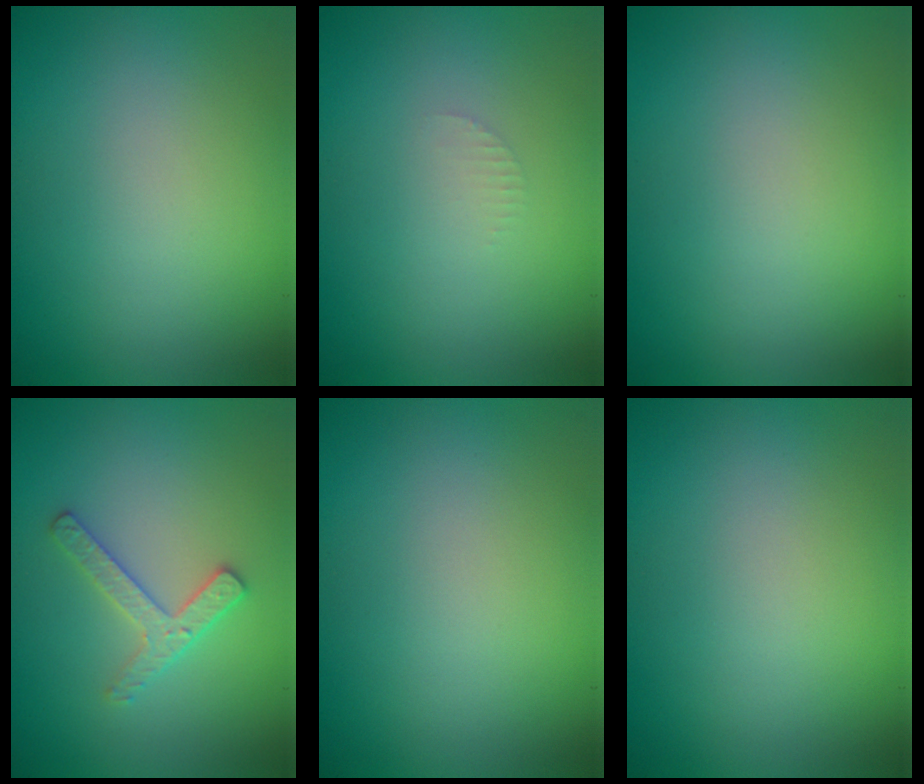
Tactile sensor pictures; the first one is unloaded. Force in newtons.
{"total": 0.7, "press": 0.6, "slide": 0.1}
{"total": 0.0}
{"total": 2.4, "press": 2.4, "slide": 0.4}
{"total": 0.0}
{"total": 0.0}